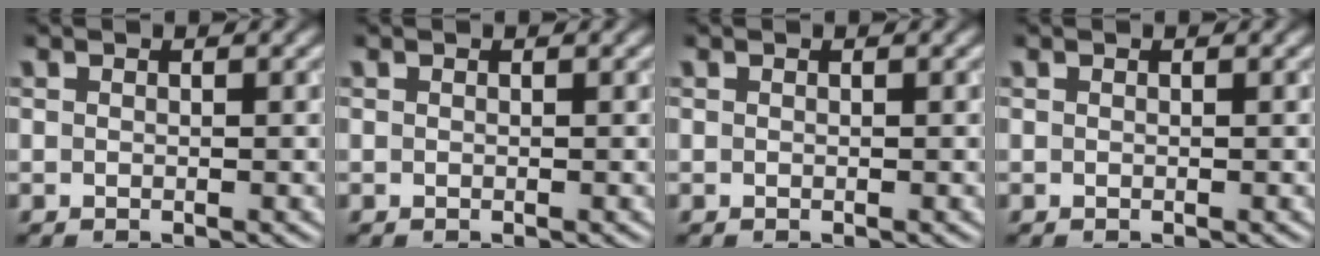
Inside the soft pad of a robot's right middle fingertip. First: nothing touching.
{"total": 0.0}
{"total": 0.0}
{"total": 0.0}